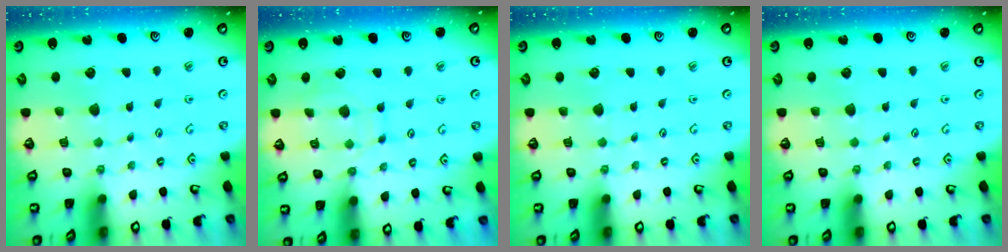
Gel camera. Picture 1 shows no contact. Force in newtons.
{"total": 9.2, "press": 9.2, "slide": 0.7}
{"total": 0.0}
{"total": 0.0}